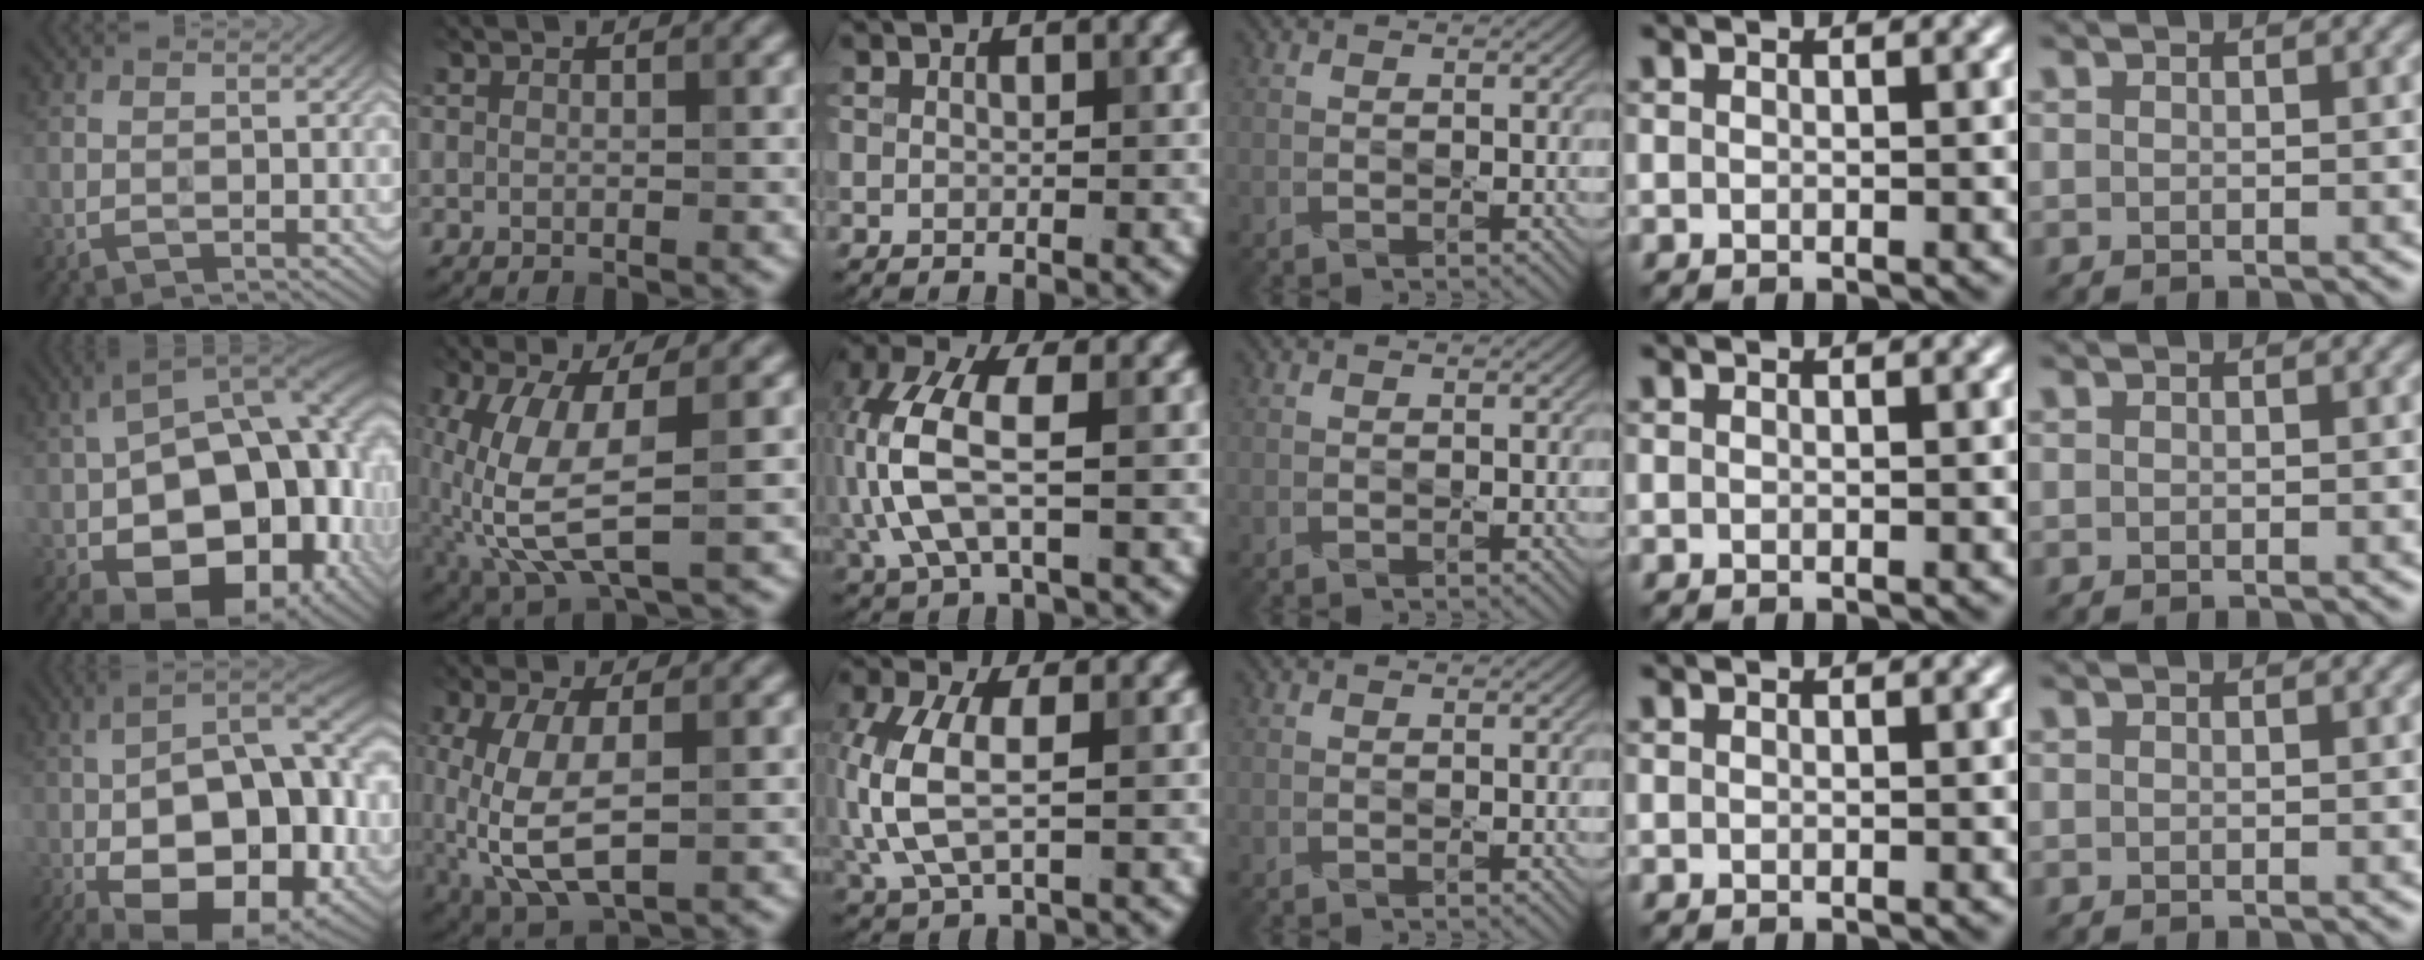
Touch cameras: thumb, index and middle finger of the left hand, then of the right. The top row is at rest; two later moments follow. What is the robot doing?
{"motion": "wipe", "object": "mirror"}